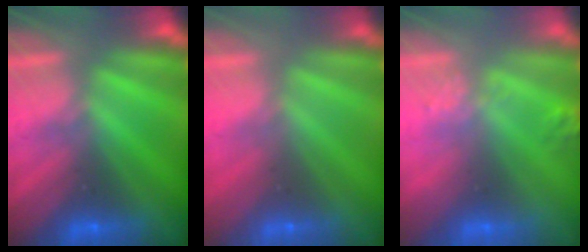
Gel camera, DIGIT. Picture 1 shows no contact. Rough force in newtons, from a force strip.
{"total": 2.9}
{"total": 2.7}